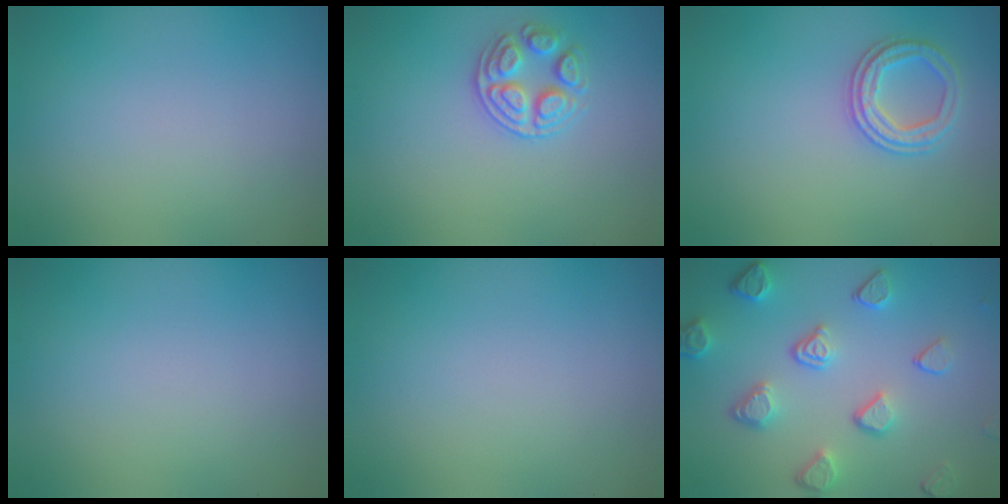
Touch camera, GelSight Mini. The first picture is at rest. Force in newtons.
{"total": 2.7, "press": 2.5, "slide": 0.9}
{"total": 2.5, "press": 2.4, "slide": 0.6}
{"total": 0.0}
{"total": 0.0}
{"total": 4.8, "press": 3.7, "slide": 3.1}